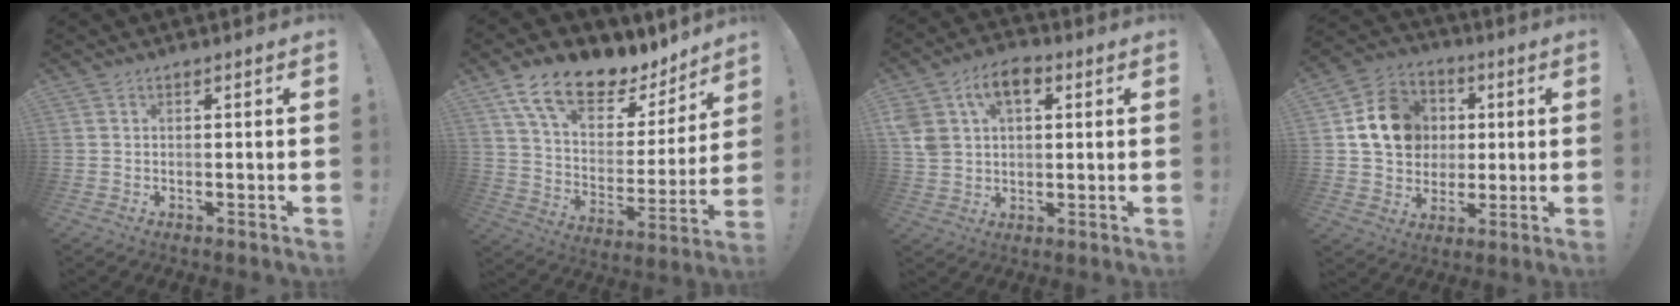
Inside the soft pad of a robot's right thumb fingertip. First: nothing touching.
{"total": 16.9, "force": [11.8, 7.4, 9.5], "torque": [-0.162, -0.077, 0.208]}
{"total": 11.5, "force": [4.4, 7.7, 7.3], "torque": [-0.137, 0.002, 0.087]}
{"total": 15.6, "force": [2.9, 13.5, 7.3], "torque": [-0.093, 0.006, 0.069]}